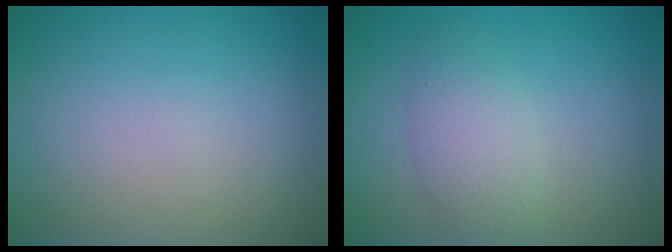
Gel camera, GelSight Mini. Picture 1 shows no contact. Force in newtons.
{"total": 3.2, "press": 3.2, "slide": 0.1}